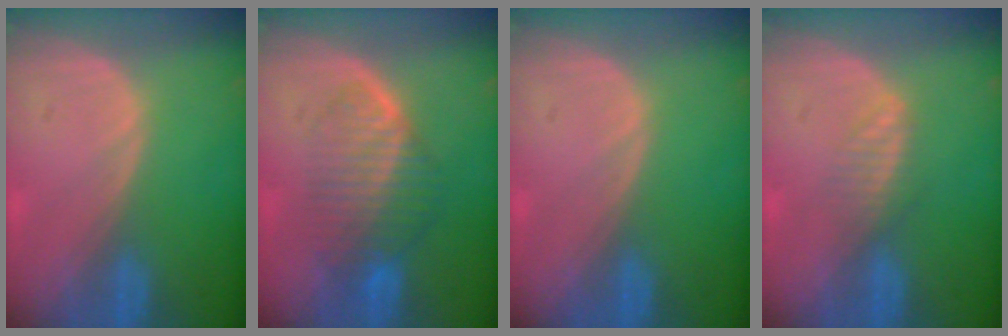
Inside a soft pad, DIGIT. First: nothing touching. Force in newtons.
{"total": 7.2, "press": 6.6, "slide": 2.7}
{"total": 0.0}
{"total": 2.3, "press": 2.3, "slide": 0.1}